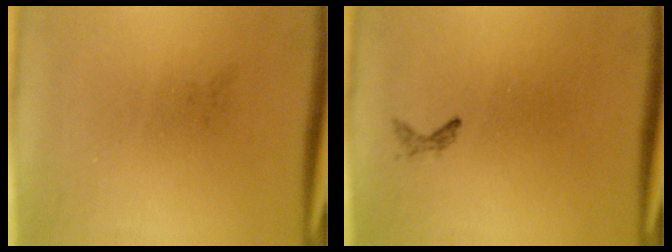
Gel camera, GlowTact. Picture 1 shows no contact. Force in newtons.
{"total": 0.7}